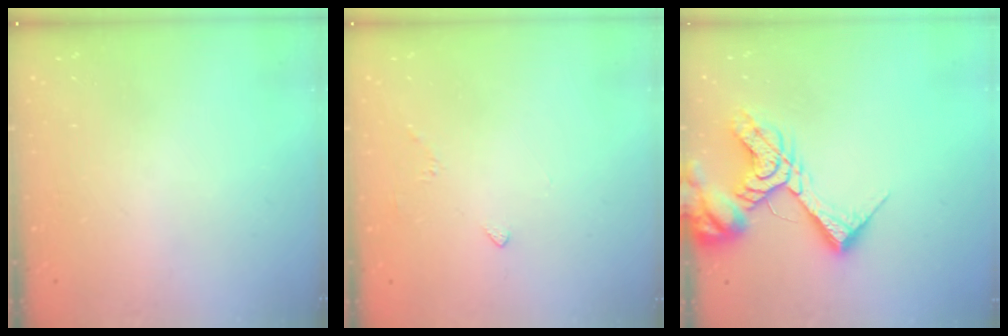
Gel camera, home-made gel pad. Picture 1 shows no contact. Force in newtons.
{"total": 2.0, "press": 2.0, "slide": 0.6}
{"total": 15.1, "press": 15.0, "slide": 1.7}